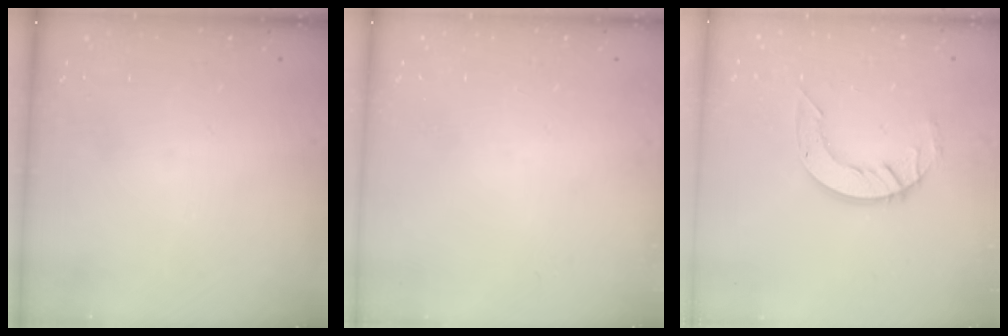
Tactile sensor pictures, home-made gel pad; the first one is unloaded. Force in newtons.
{"total": 0.0}
{"total": 8.7, "press": 8.6, "slide": 0.8}